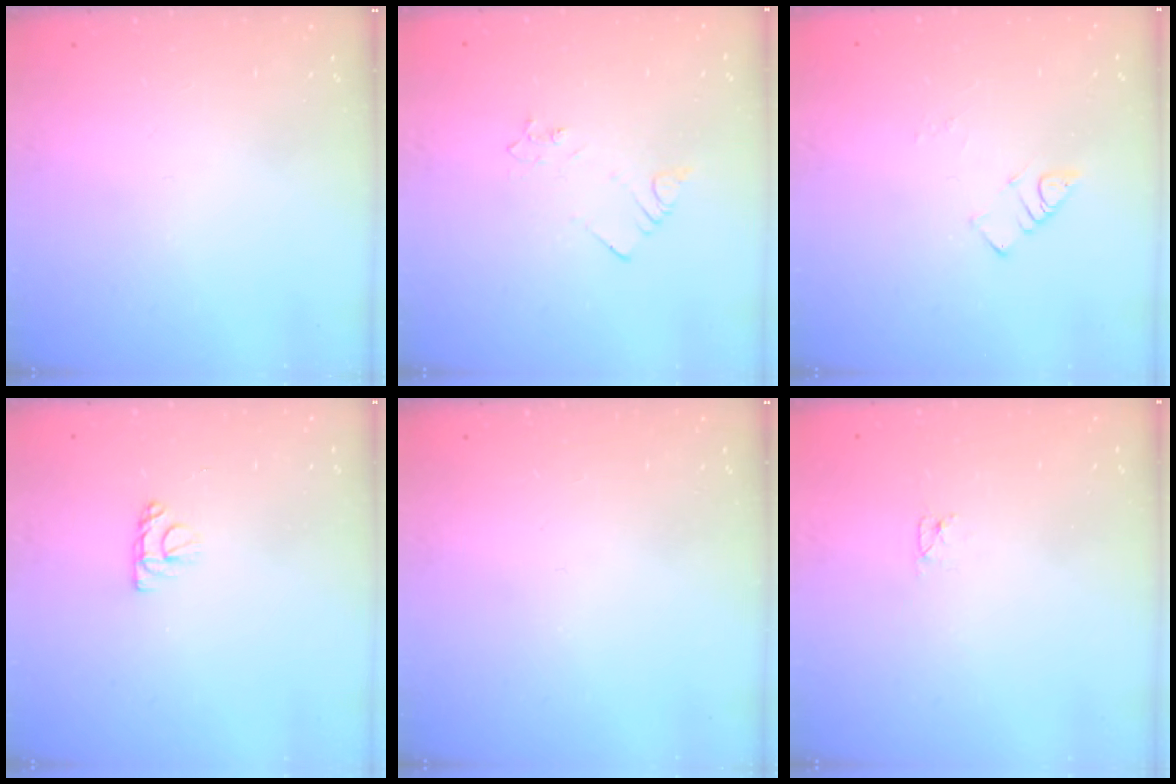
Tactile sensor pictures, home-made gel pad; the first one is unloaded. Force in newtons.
{"total": 2.5, "press": 2.5, "slide": 0.3}
{"total": 4.0, "press": 4.0, "slide": 0.4}
{"total": 4.9, "press": 4.9, "slide": 0.3}
{"total": 0.0}
{"total": 2.6, "press": 2.6, "slide": 0.3}